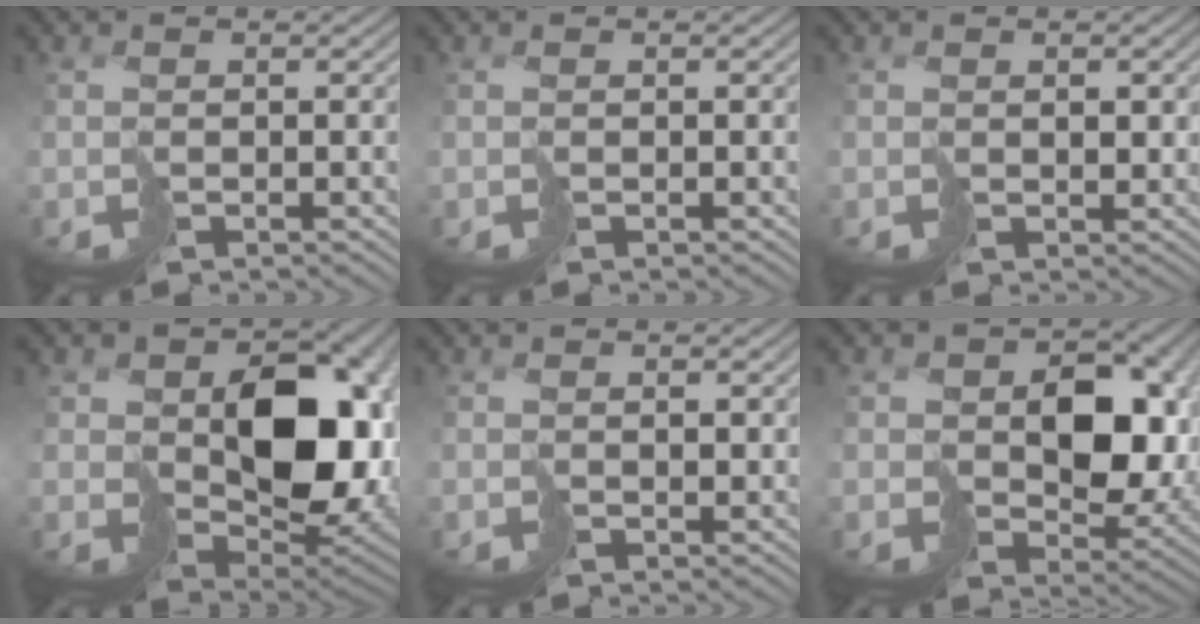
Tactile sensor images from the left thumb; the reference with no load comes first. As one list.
[{"total": 0.0}, {"total": 1.5, "force": [0.9, 1.0, 0.6], "torque": [-0.003, 0.000, 0.025]}, {"total": 15.4, "force": [1.9, 10.9, 10.7], "torque": [-0.155, -0.035, 0.065]}, {"total": 1.2, "force": [1.0, 0.6, 0.3], "torque": [0.003, 0.002, 0.024]}, {"total": 11.0, "force": [1.5, 7.9, 7.5], "torque": [-0.123, -0.011, 0.038]}]